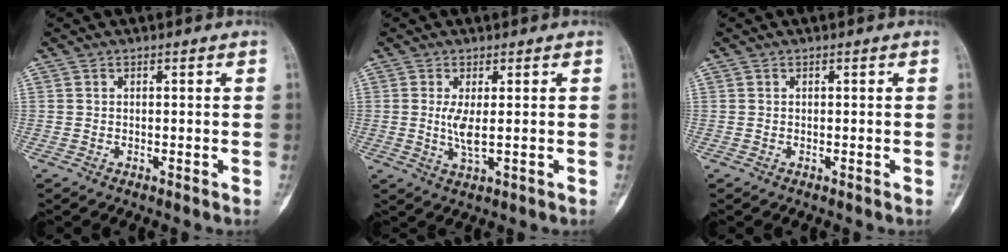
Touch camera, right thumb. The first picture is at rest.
{"total": 3.9, "force": [0.2, 0.8, 3.8], "torque": [-0.092, -0.015, 0.006]}
{"total": 0.0}